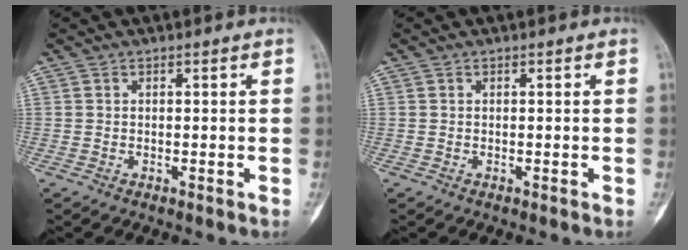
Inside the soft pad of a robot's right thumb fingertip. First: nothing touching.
{"total": 0.0}